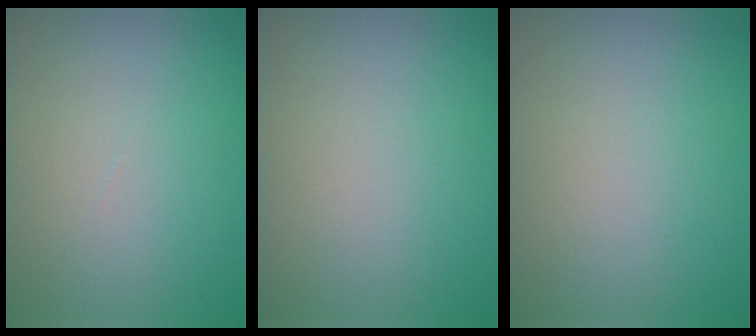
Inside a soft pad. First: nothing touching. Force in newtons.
{"total": 0.0}
{"total": 0.0}